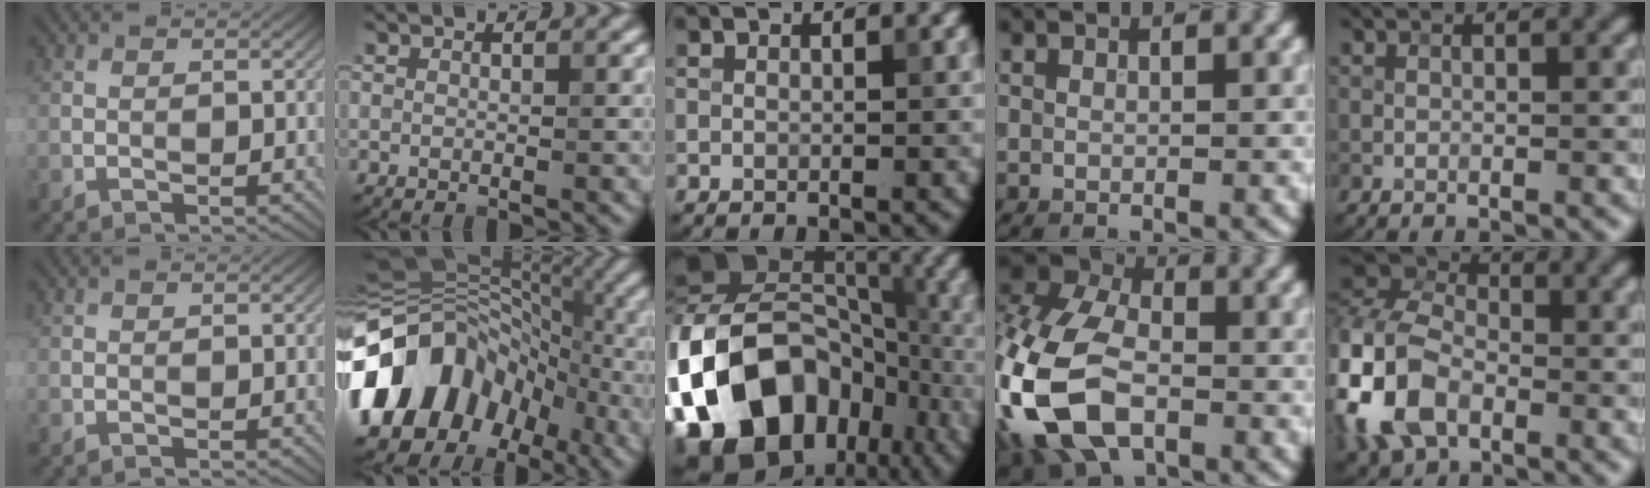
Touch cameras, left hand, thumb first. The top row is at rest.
{"index": {"total": 13.4, "force": [-4.1, 10.2, 7.6], "torque": [-0.131, 0.007, -0.089]}, "middle": {"total": 19.6, "force": [-7.5, 14.5, 10.8], "torque": [-0.213, 0.000, -0.131]}, "ring": {"total": 14.8, "force": [-4.6, 9.4, 10.5], "torque": [-0.253, -0.017, -0.106]}, "little": {"total": 11.2, "force": [-3.2, 7.4, 7.7], "torque": [-0.192, -0.008, -0.078]}}